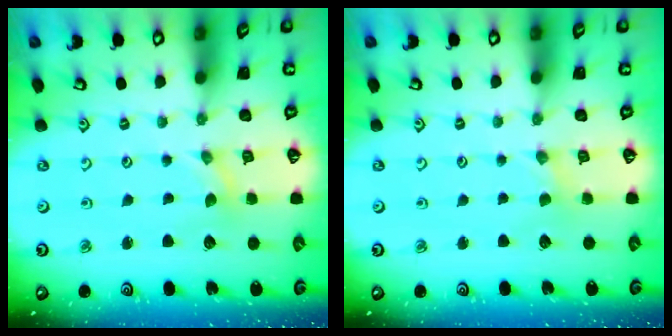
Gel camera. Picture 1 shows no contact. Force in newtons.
{"total": 0.7, "press": 0.7, "slide": 0.1}